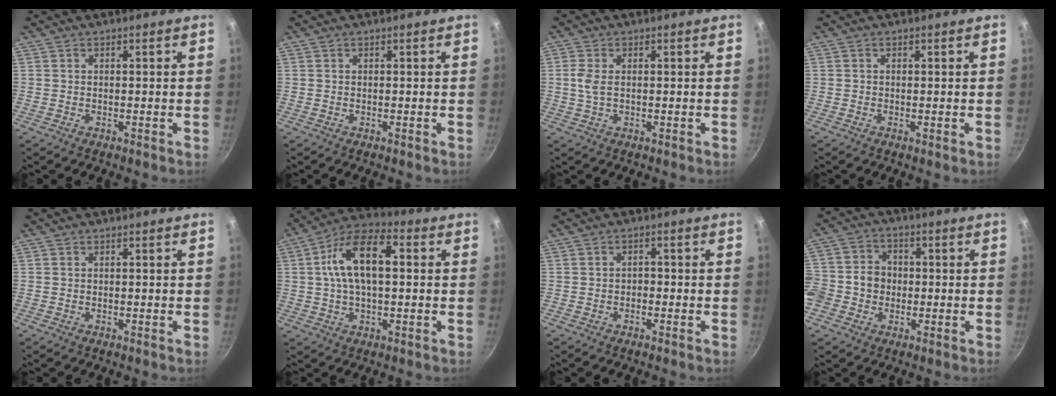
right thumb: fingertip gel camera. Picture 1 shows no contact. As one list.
[{"total": 0.0}, {"total": 3.2, "force": [0.2, 1.7, 2.7], "torque": [-0.071, 0.003, 0.005]}, {"total": 0.6, "force": [-0.1, 0.1, 0.5], "torque": [-0.013, -0.003, -0.003]}, {"total": 0.0}, {"total": 13.7, "force": [2.1, 6.8, 11.7], "torque": [-0.213, 0.028, 0.030]}, {"total": 1.5, "force": [-0.6, 1.1, 0.8], "torque": [-0.003, 0.008, -0.015]}, {"total": 11.9, "force": [-1.8, 10.3, 5.8], "torque": [-0.110, 0.034, -0.032]}]